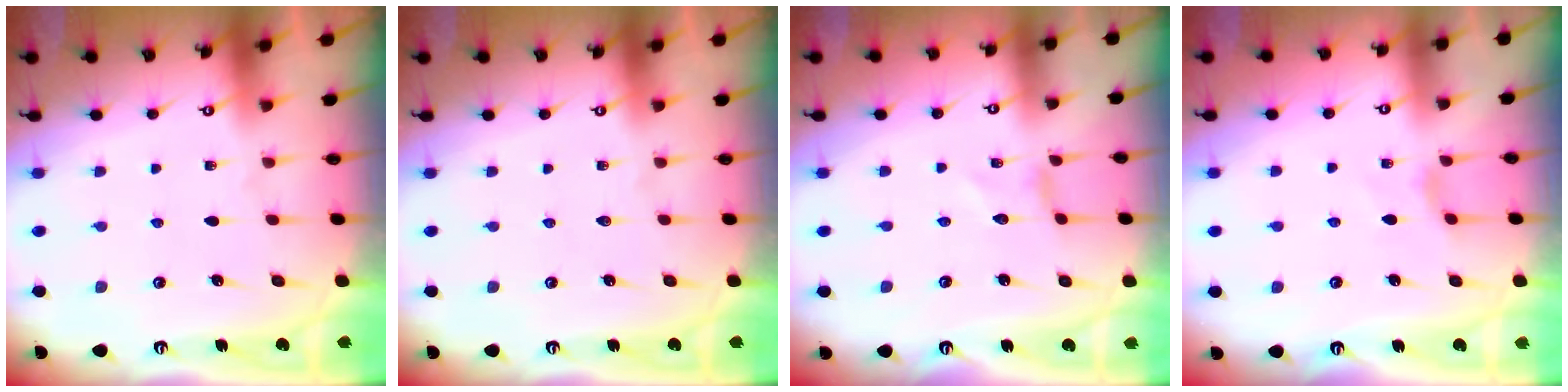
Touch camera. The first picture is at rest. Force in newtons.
{"total": 0.0}
{"total": 0.0}
{"total": 2.7, "press": 2.6, "slide": 0.5}